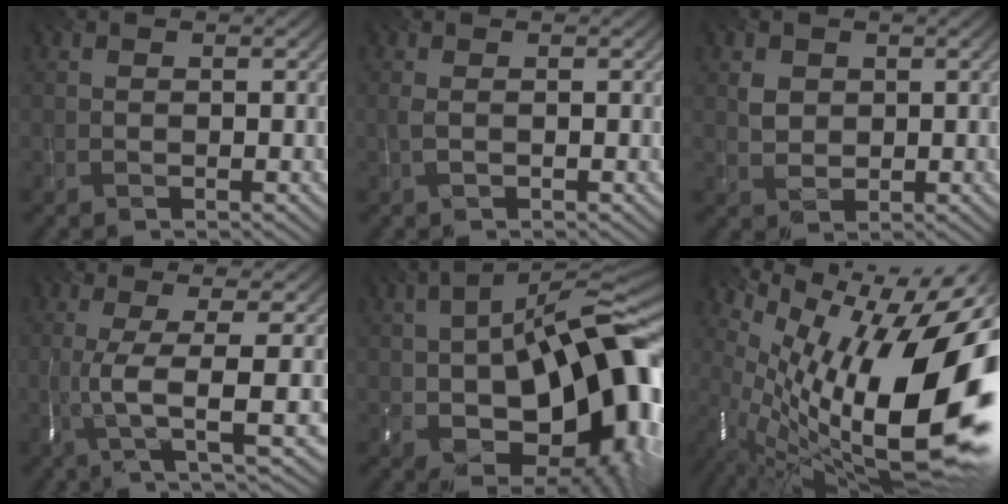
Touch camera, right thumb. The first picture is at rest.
{"total": 0.8, "force": [-0.1, 0.2, 0.7], "torque": [-0.018, 0.001, -0.003]}
{"total": 2.3, "force": [0.6, 2.0, 0.9], "torque": [-0.030, -0.002, 0.011]}
{"total": 6.5, "force": [-1.4, 0.8, 6.3], "torque": [-0.119, 0.009, -0.031]}
{"total": 19.3, "force": [-2.6, 10.2, 16.1], "torque": [-0.235, -0.004, -0.048]}
{"total": 18.9, "force": [0.7, 7.3, 17.4], "torque": [-0.273, -0.033, 0.019]}